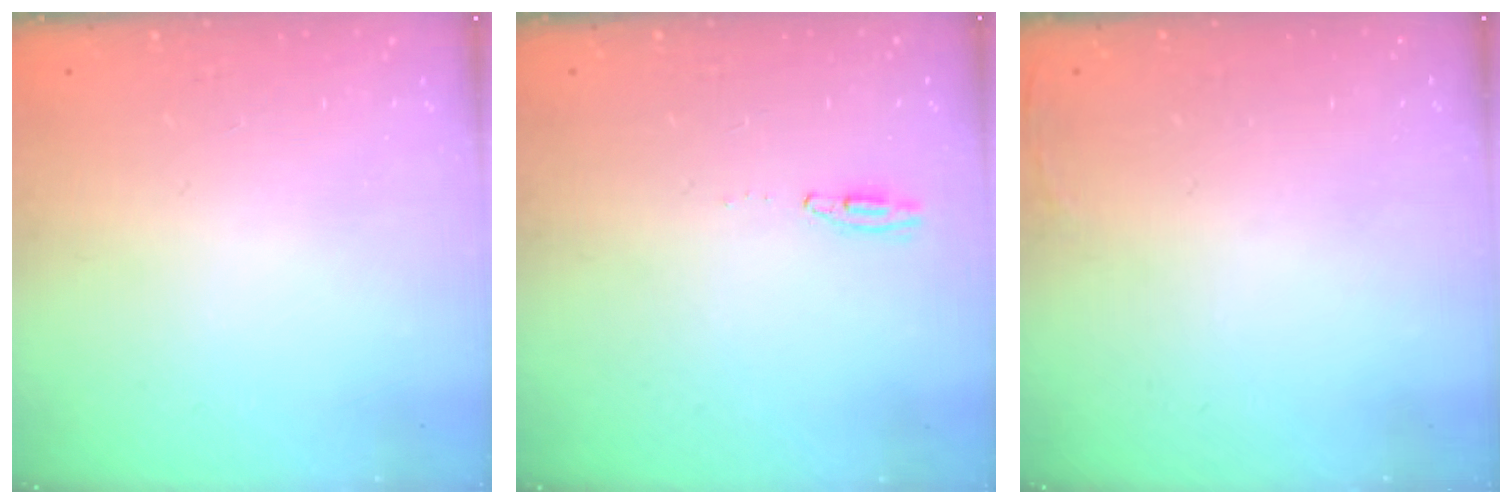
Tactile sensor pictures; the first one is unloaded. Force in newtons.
{"total": 3.0, "press": 2.8, "slide": 1.2}
{"total": 2.5, "press": 2.4, "slide": 0.9}